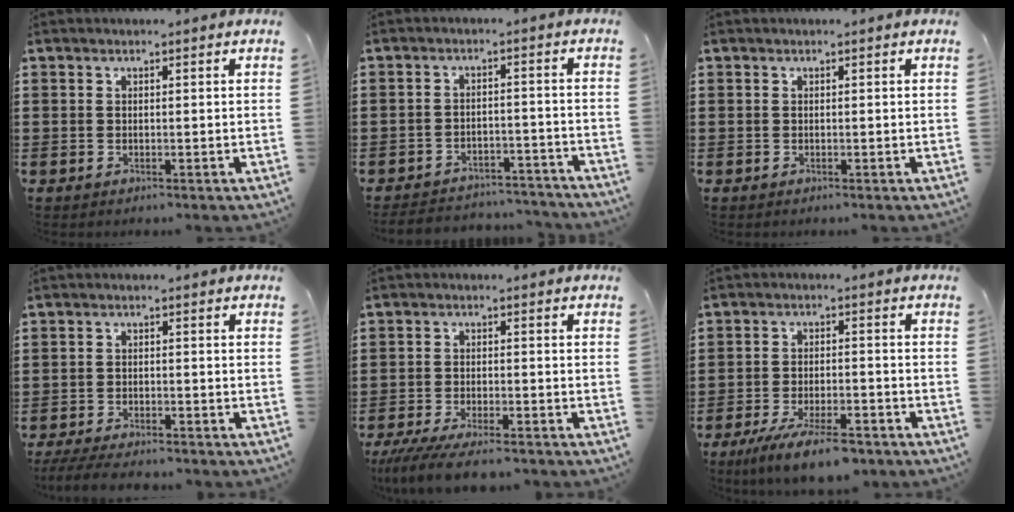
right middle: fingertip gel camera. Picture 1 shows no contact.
{"total": 3.9, "force": [-3.9, 0.5, 0.2], "torque": [-0.013, 0.003, -0.086]}
{"total": 0.0}
{"total": 3.3, "force": [-3.2, 0.2, 0.9], "torque": [-0.023, -0.002, -0.068]}
{"total": 5.0, "force": [-4.4, 0.5, 2.3], "torque": [-0.064, -0.017, -0.089]}
{"total": 7.2, "force": [-5.4, 1.3, 4.6], "torque": [-0.088, -0.005, -0.097]}